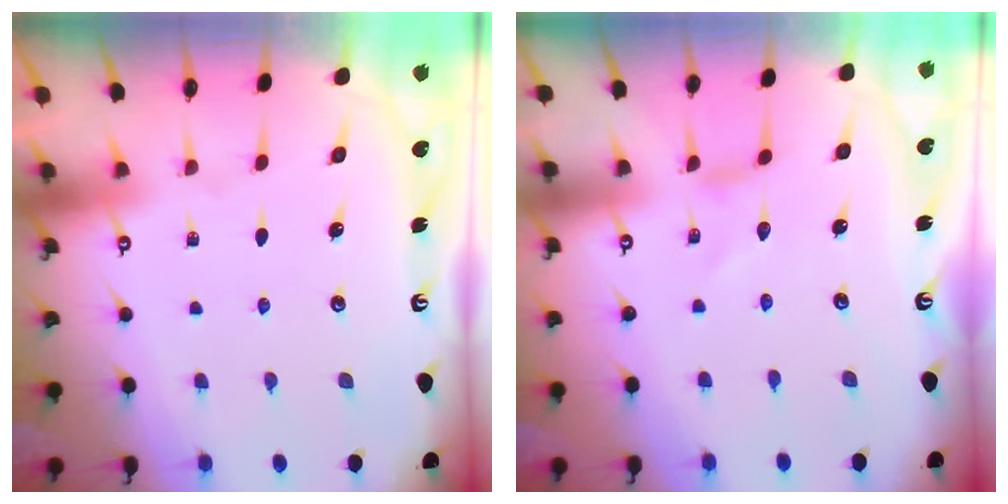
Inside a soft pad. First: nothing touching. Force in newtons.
{"total": 0.0}